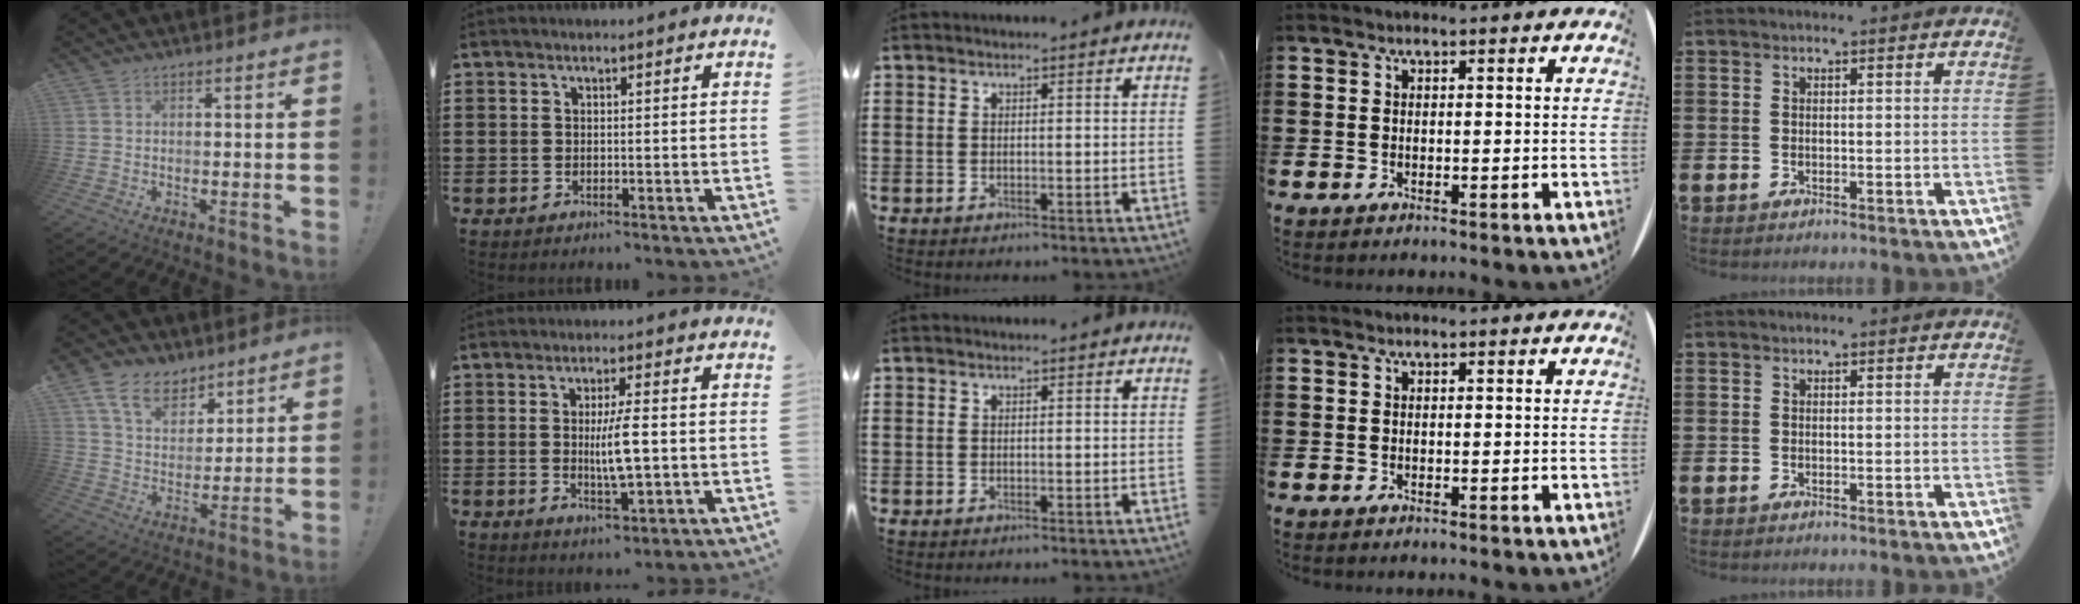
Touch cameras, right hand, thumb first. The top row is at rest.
{"thumb": {"total": 11.6, "force": [7.9, 7.1, 4.7], "torque": [-0.093, -0.046, 0.155]}, "index": {"total": 6.7, "force": [-0.5, 1.7, 6.5], "torque": [-0.127, -0.005, -0.013]}}